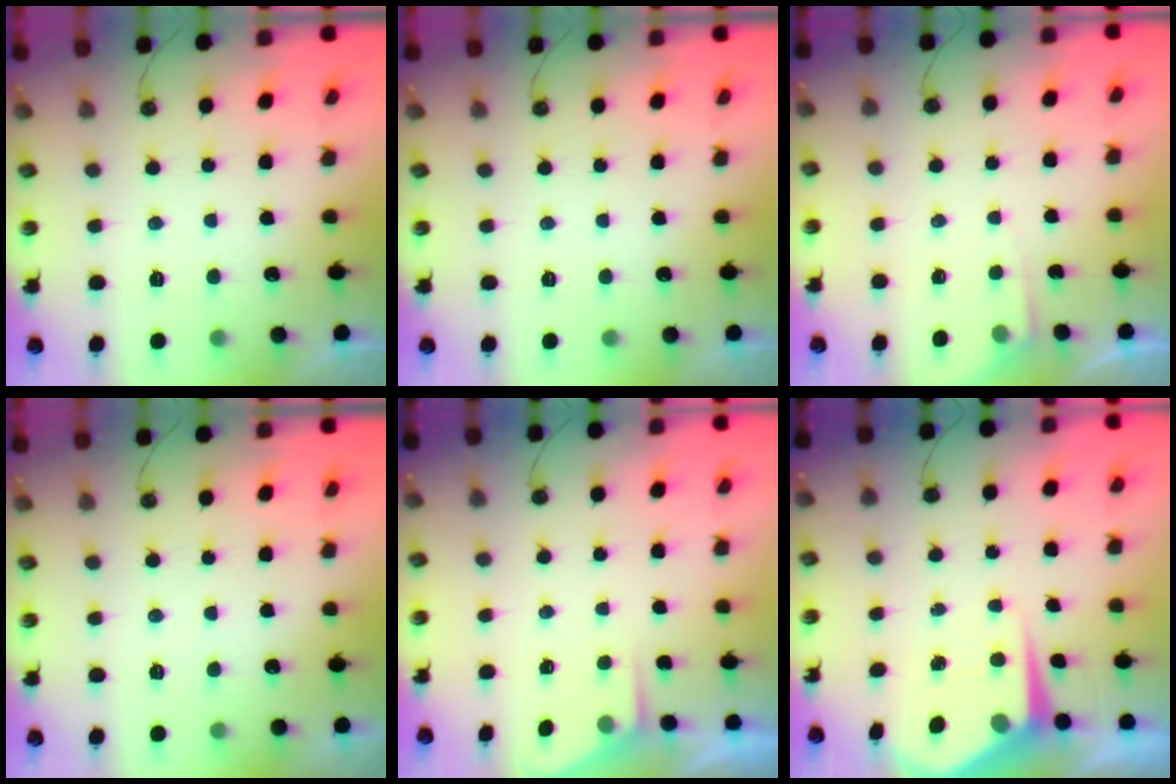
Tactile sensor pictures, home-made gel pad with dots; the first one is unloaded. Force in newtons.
{"total": 0.0}
{"total": 3.7, "press": 3.7, "slide": 0.4}
{"total": 2.5, "press": 2.5, "slide": 0.4}
{"total": 2.2, "press": 2.2, "slide": 0.4}
{"total": 6.9, "press": 6.9, "slide": 0.4}